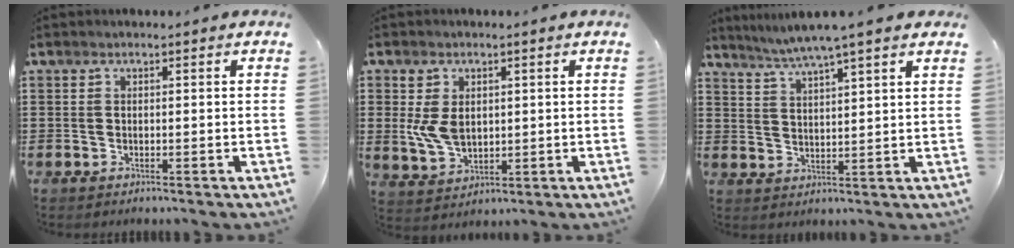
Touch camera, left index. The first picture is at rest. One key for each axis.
{"total": 5.9, "fx": 0.8, "fy": 4.3, "fz": 4.0, "tx": -0.099, "ty": 0.000, "tz": 0.009}
{"total": 5.0, "fx": 4.3, "fy": -0.5, "fz": 2.4, "tx": -0.059, "ty": -0.016, "tz": 0.075}